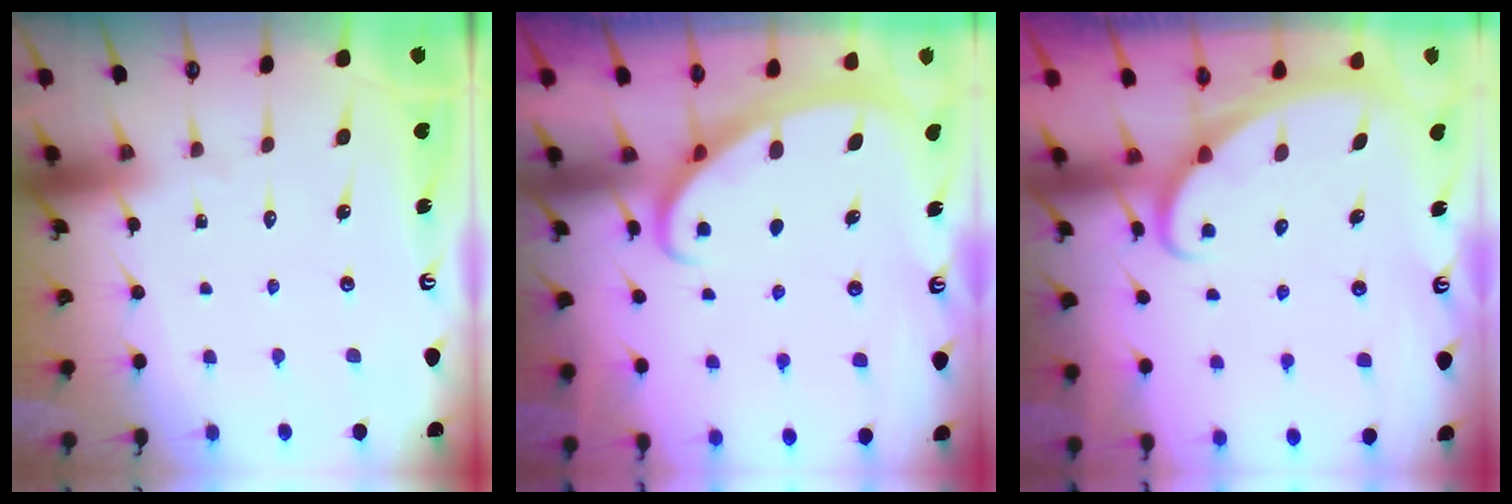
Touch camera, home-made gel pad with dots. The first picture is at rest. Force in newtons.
{"total": 2.6, "press": 2.6, "slide": 0.4}
{"total": 2.5, "press": 2.5, "slide": 0.3}